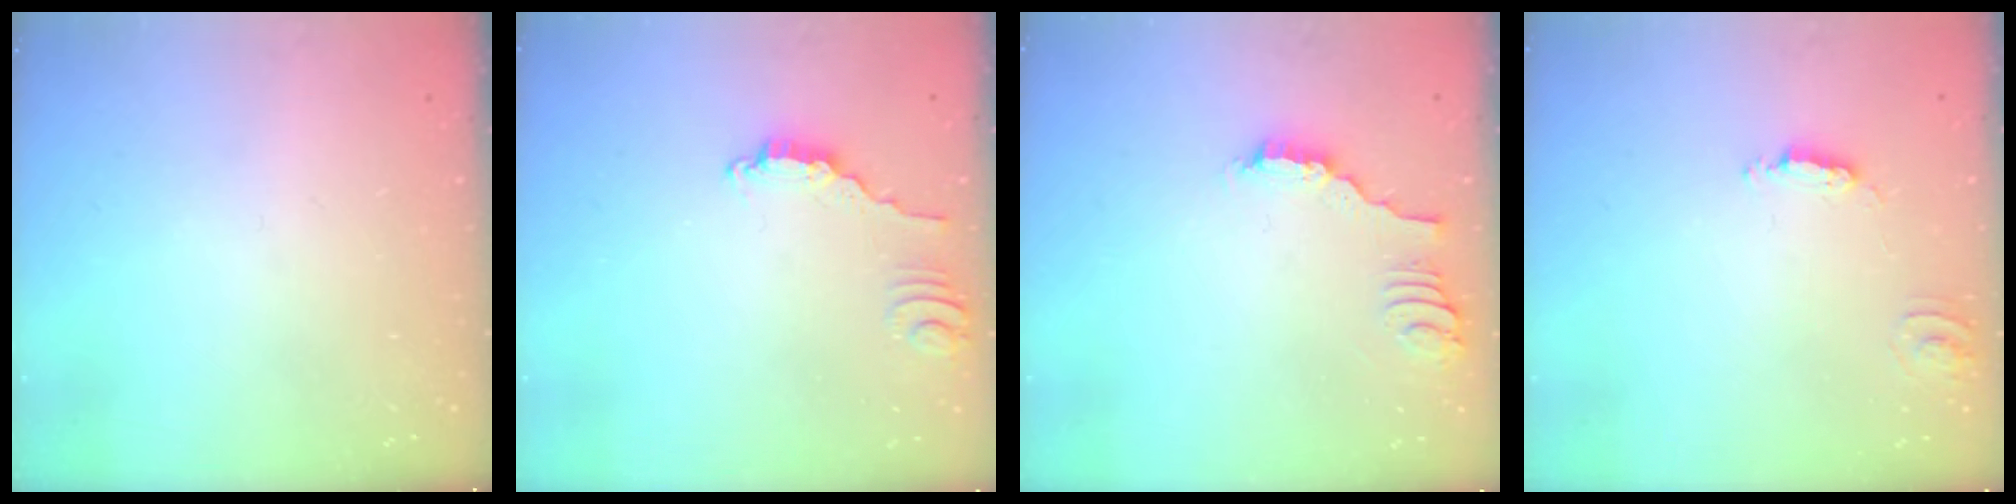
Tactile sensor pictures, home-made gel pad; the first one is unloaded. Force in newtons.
{"total": 2.8, "press": 2.8, "slide": 0.2}
{"total": 3.5, "press": 3.5, "slide": 0.2}
{"total": 5.6, "press": 5.6, "slide": 0.4}